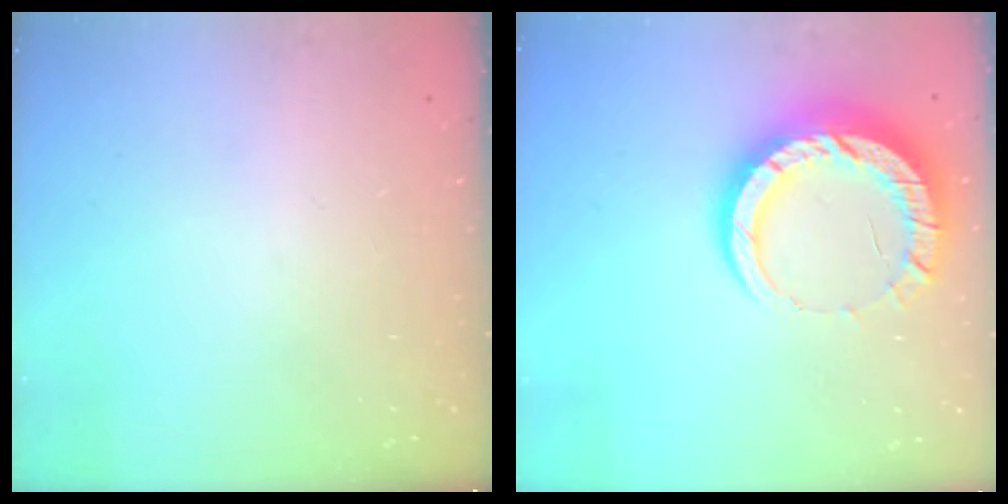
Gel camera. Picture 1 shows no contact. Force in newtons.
{"total": 14.0, "press": 14.0, "slide": 1.3}